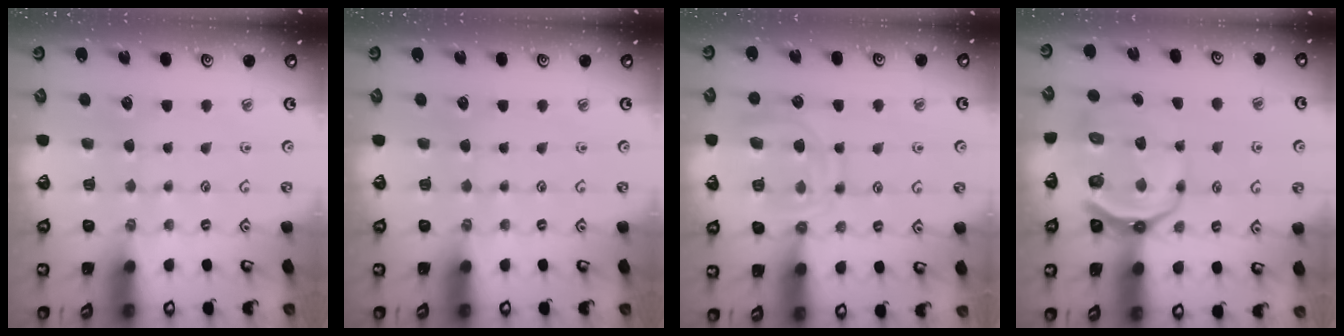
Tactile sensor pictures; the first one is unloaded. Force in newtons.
{"total": 0.0}
{"total": 13.7, "press": 13.7, "slide": 1.2}
{"total": 9.5, "press": 8.8, "slide": 3.6}